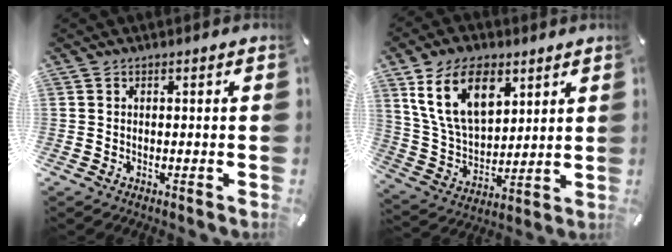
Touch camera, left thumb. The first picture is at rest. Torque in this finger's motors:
{"motor_torque": [2.55, 2.13, 1.64, -1.13, 0.20]}